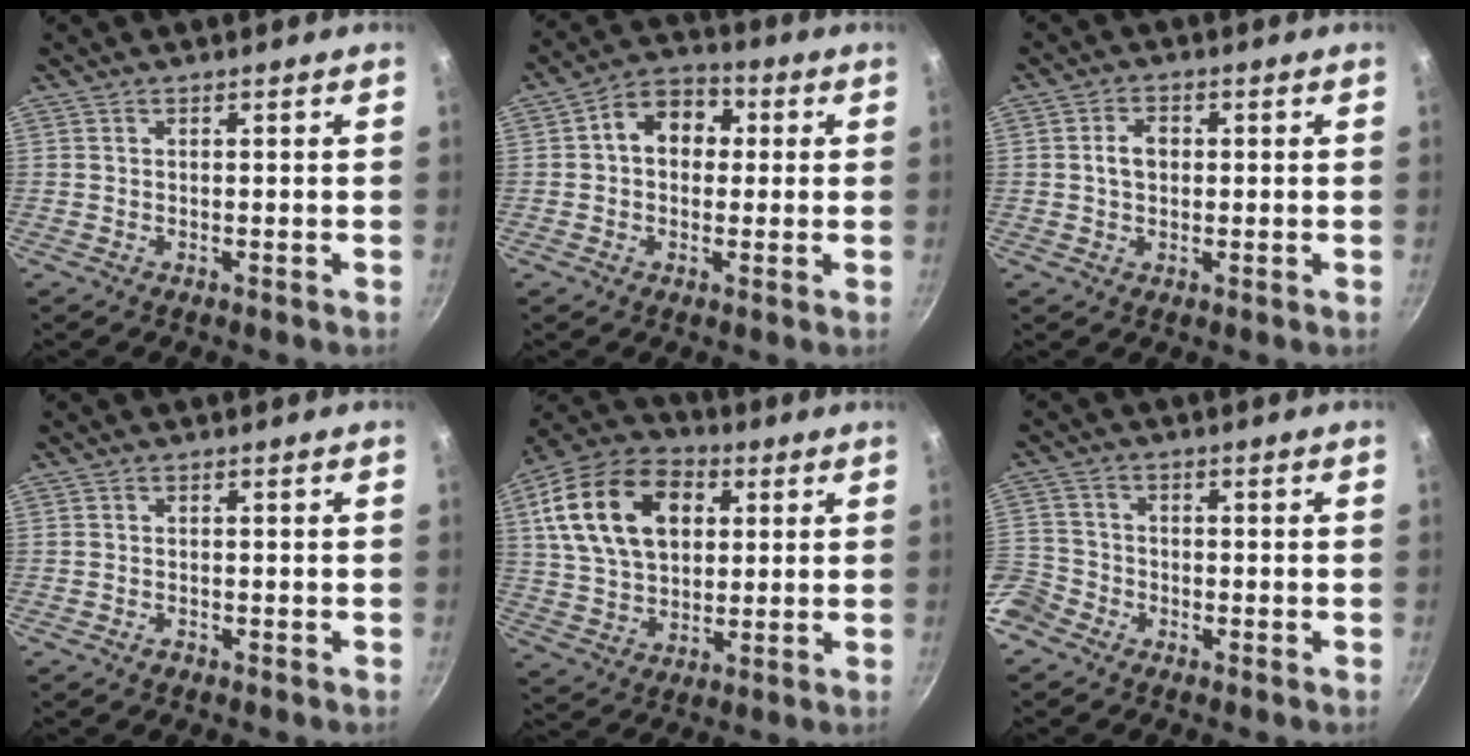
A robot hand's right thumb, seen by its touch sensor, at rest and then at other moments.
{"total": 9.3, "force": [1.4, 7.1, 5.9], "torque": [-0.050, 0.022, 0.004]}
{"total": 4.0, "force": [0.3, 2.9, 2.7], "torque": [-0.033, 0.009, 0.002]}
{"total": 0.9, "force": [-0.7, 0.6, 0.3], "torque": [-0.008, 0.008, -0.013]}
{"total": 20.4, "force": [5.6, 13.7, 14.0], "torque": [-0.233, 0.009, 0.091]}
{"total": 8.9, "force": [-4.9, 6.7, 3.1], "torque": [-0.069, 0.050, -0.112]}